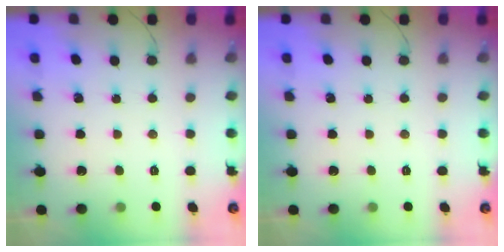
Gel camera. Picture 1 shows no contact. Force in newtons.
{"total": 0.0}